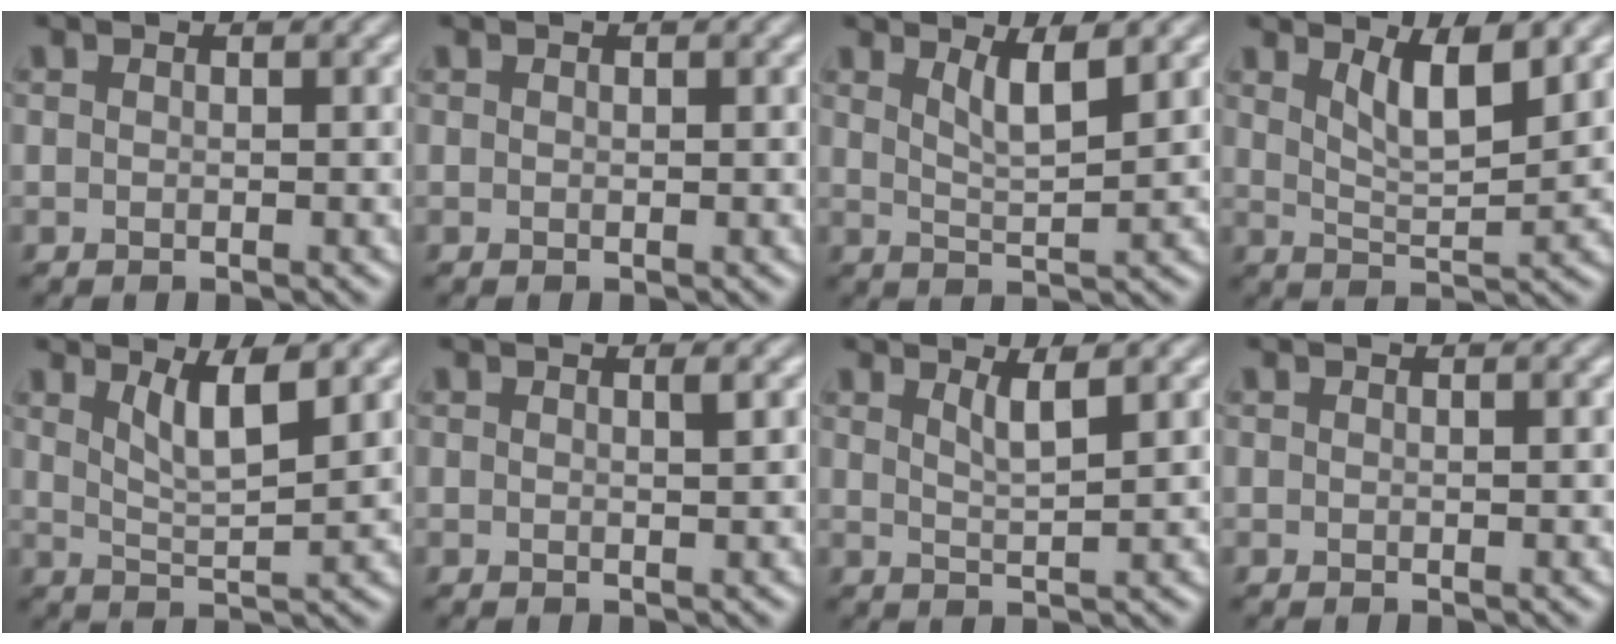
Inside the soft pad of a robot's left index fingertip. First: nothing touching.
{"total": 0.0}
{"total": 3.0, "force": [1.9, 0.6, 2.3], "torque": [-0.034, -0.006, 0.035]}
{"total": 4.0, "force": [2.5, 1.0, 3.0], "torque": [-0.055, -0.006, 0.046]}
{"total": 3.7, "force": [2.1, 0.8, 2.9], "torque": [-0.051, -0.006, 0.041]}
{"total": 0.6, "force": [0.3, 0.0, 0.5], "torque": [-0.005, 0.000, 0.004]}
{"total": 2.2, "force": [1.3, 0.5, 1.8], "torque": [-0.023, -0.003, 0.020]}
{"total": 0.0}